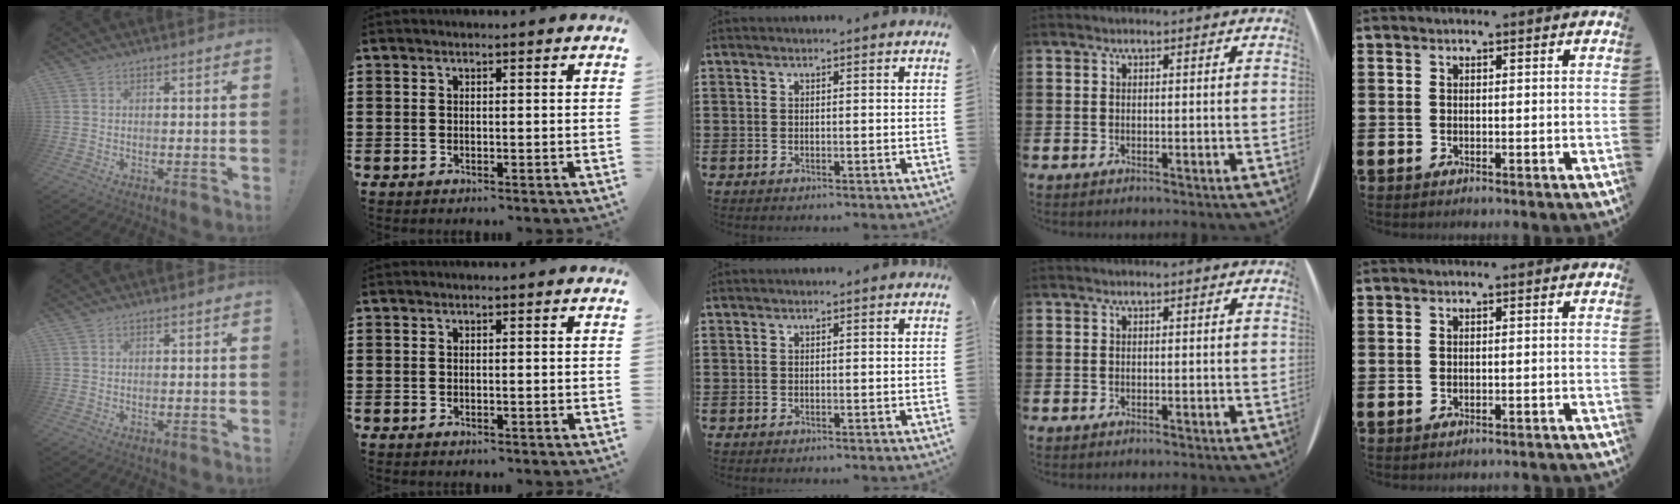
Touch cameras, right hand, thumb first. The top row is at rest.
{"little": {"total": 0.6, "force": [-0.6, -0.1, 0.1], "torque": [-0.002, -0.001, -0.012]}}